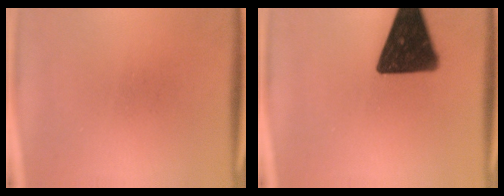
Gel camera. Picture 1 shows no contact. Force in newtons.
{"total": 17.4}